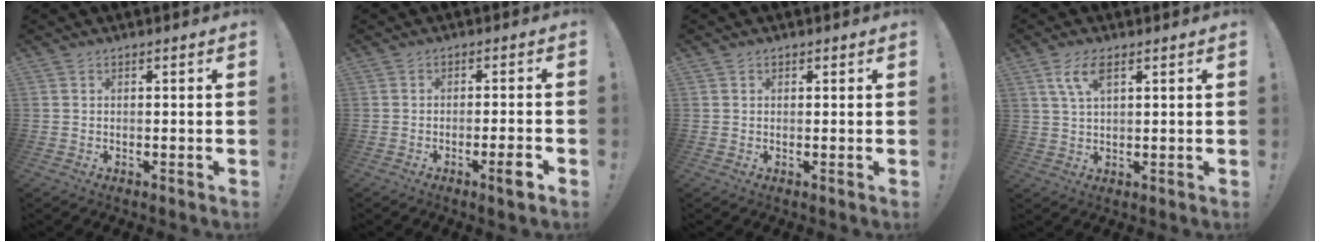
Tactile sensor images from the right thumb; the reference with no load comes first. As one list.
[{"total": 4.9, "force": [-2.5, 0.1, 4.2], "torque": [-0.067, 0.006, -0.038]}, {"total": 0.8, "force": [0.5, 0.7, 0.1], "torque": [0.002, 0.000, 0.008]}, {"total": 6.1, "force": [3.0, 2.4, 4.8], "torque": [-0.082, -0.004, 0.053]}]